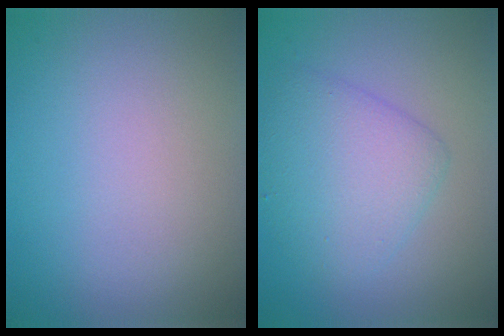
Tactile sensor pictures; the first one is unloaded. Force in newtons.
{"total": 4.5, "press": 4.5, "slide": 0.2}